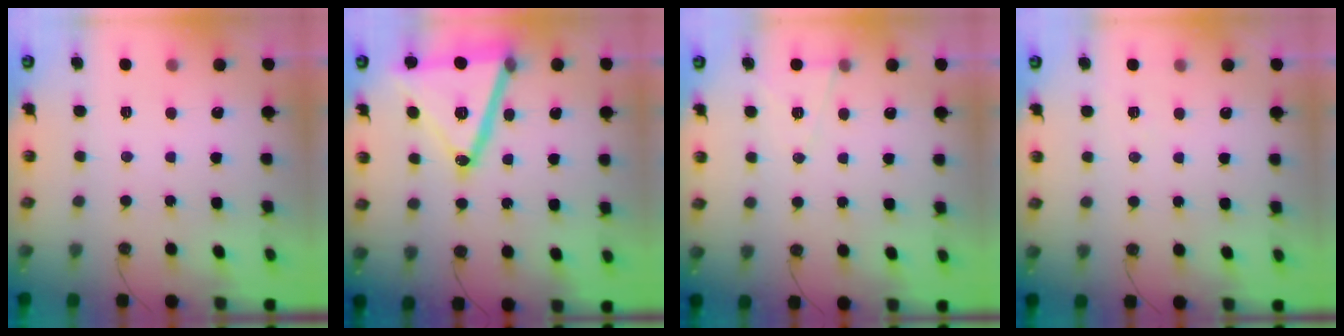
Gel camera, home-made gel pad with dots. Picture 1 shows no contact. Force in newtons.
{"total": 24.8, "press": 24.6, "slide": 3.4}
{"total": 7.0, "press": 5.4, "slide": 4.6}
{"total": 5.5, "press": 3.4, "slide": 4.3}